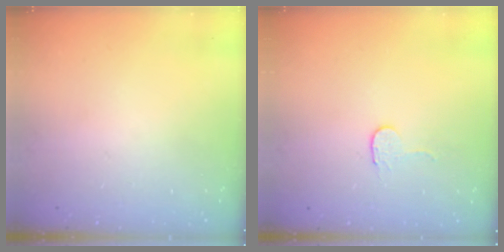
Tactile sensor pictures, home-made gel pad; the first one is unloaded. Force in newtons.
{"total": 2.7, "press": 2.7, "slide": 0.2}